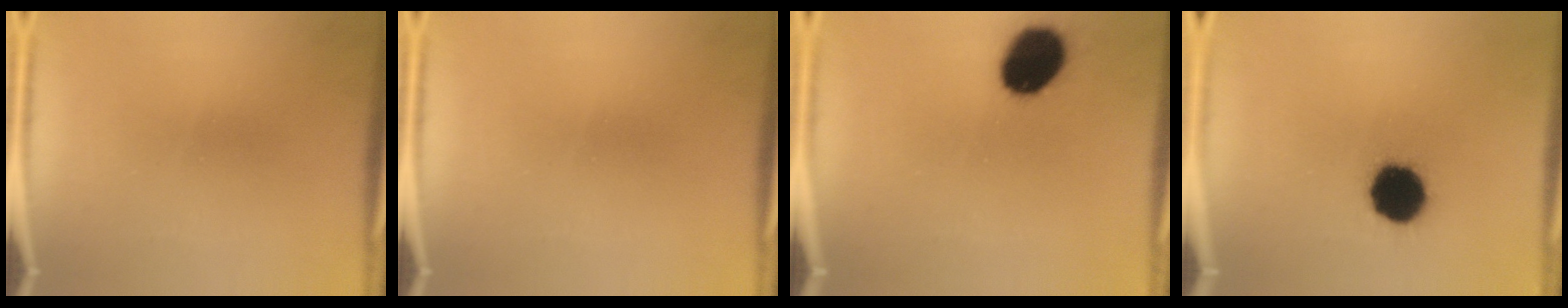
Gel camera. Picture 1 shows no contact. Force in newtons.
{"total": 0.0}
{"total": 15.0}
{"total": 13.5}